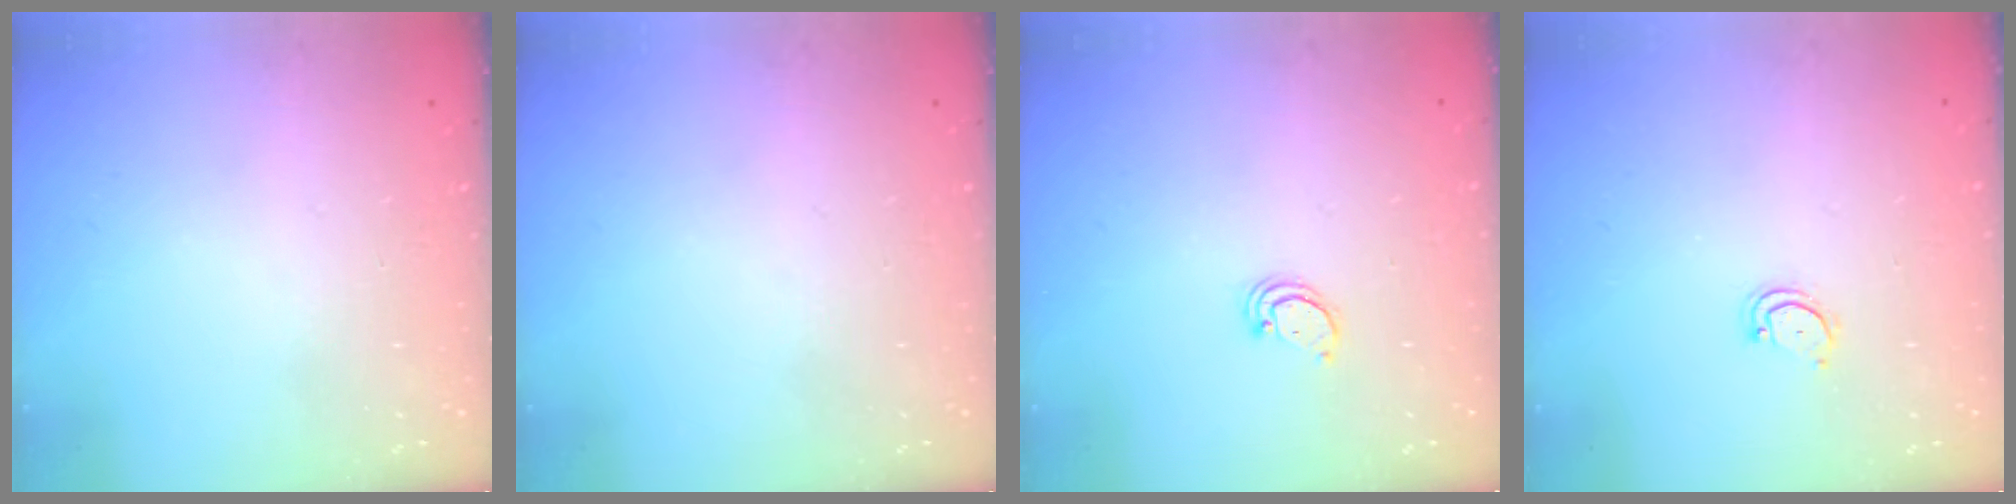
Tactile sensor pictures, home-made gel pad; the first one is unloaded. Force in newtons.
{"total": 0.0}
{"total": 2.2, "press": 2.2, "slide": 0.1}
{"total": 2.8, "press": 2.8, "slide": 0.3}